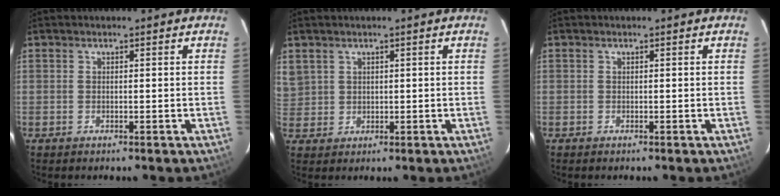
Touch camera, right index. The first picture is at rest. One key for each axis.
{"total": 5.0, "fx": 2.1, "fy": 4.4, "fz": 1.0, "tx": -0.014, "ty": 0.010, "tz": 0.053}
{"total": 0.5, "fx": -0.3, "fy": 0.4, "fz": -0.1, "tx": 0.000, "ty": 0.001, "tz": -0.005}